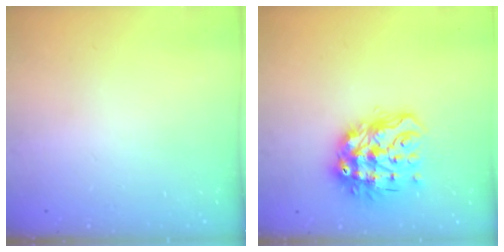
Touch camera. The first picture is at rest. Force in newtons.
{"total": 15.8, "press": 15.7, "slide": 1.7}